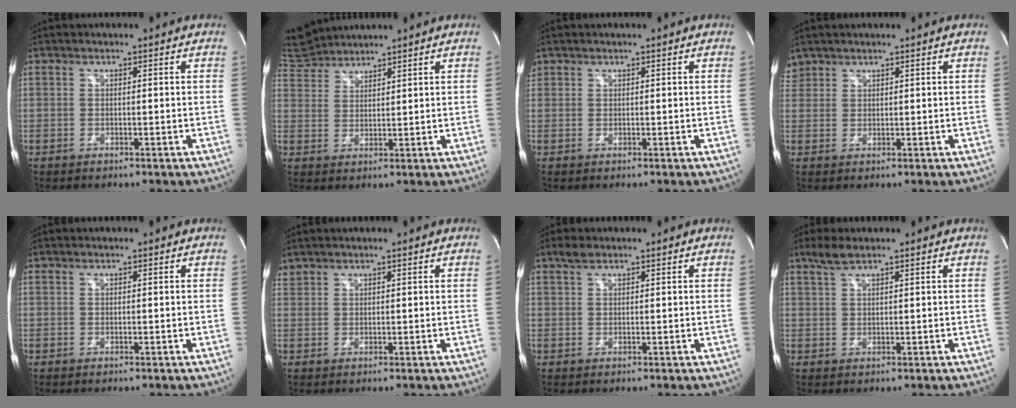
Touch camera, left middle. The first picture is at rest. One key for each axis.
{"total": 6.0, "fx": 6.0, "fy": 0.6, "fz": 0.1, "tx": -0.014, "ty": 0.023, "tz": 0.121}
{"total": 0.8, "fx": 0.6, "fy": 0.5, "fz": 0.0, "tx": 0.002, "ty": 0.013, "tz": 0.011}
{"total": 2.2, "fx": 1.9, "fy": 1.0, "fz": -0.2, "tx": 0.005, "ty": 0.012, "tz": 0.038}
{"total": 0.0}
{"total": 1.6, "fx": 1.6, "fy": 0.2, "fz": 0.1, "tx": -0.011, "ty": 0.016, "tz": 0.035}
{"total": 1.8, "fx": 1.4, "fy": 0.7, "fz": 0.9, "tx": -0.024, "ty": 0.012, "tz": 0.028}
{"total": 2.8, "fx": 2.2, "fy": 0.4, "fz": 1.7, "tx": -0.044, "ty": 0.009, "tz": 0.048}